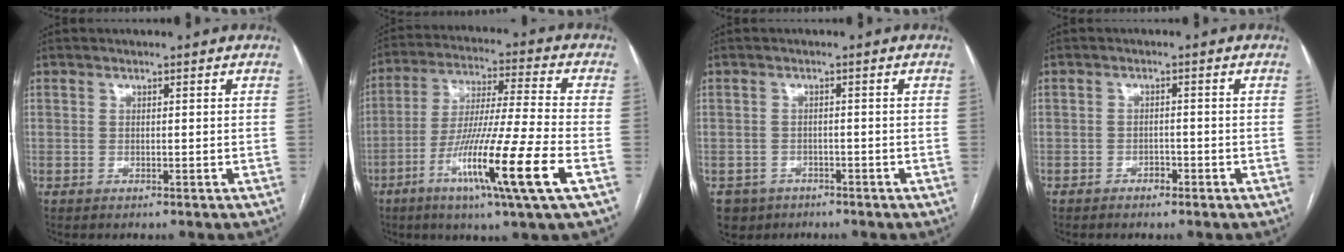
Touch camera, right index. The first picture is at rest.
{"total": 17.2, "force": [-6.9, -1.3, 15.7], "torque": [-0.301, -0.032, -0.127]}
{"total": 4.3, "force": [-2.8, 3.3, 0.1], "torque": [0.000, 0.005, -0.042]}
{"total": 1.5, "force": [-1.1, 0.9, 0.7], "torque": [-0.008, 0.005, -0.016]}